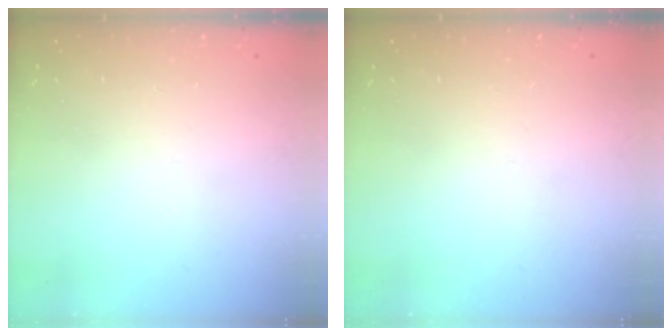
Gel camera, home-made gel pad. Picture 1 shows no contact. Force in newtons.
{"total": 0.0}